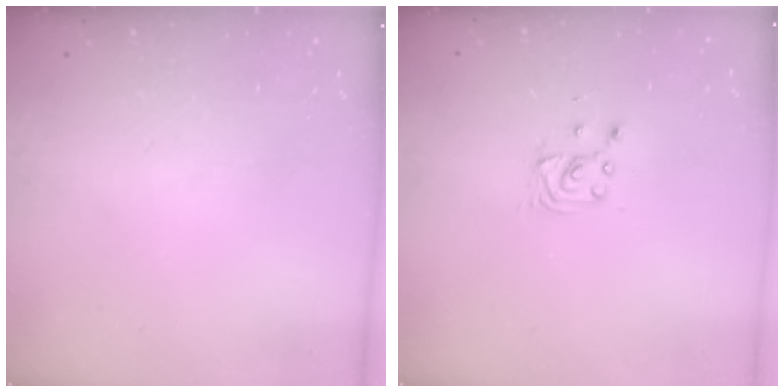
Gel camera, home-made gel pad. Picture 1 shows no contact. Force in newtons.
{"total": 2.9, "press": 2.9, "slide": 0.4}